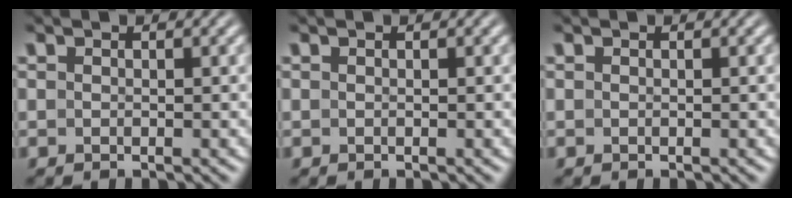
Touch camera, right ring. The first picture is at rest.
{"total": 0.0}
{"total": 0.0}